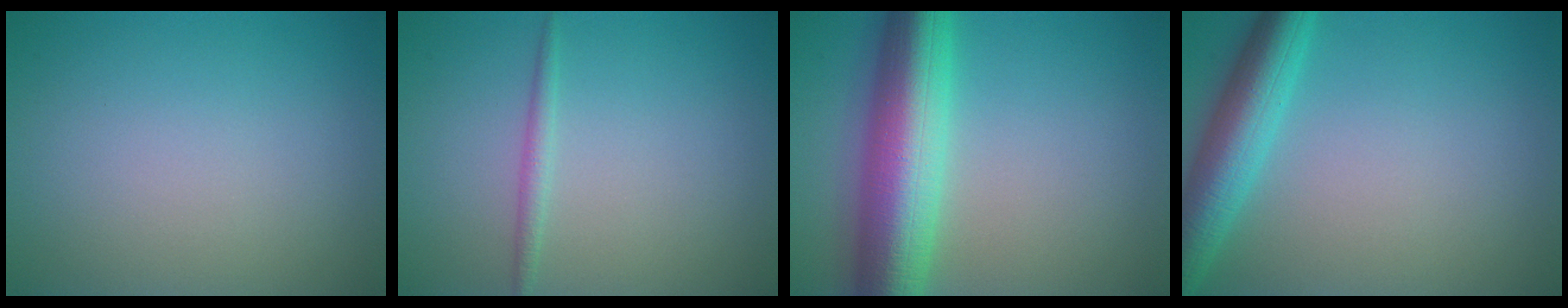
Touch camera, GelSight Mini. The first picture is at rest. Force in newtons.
{"total": 1.2, "press": 1.2, "slide": 0.1}
{"total": 10.1, "press": 10.1, "slide": 0.1}
{"total": 5.5, "press": 5.5, "slide": 0.2}